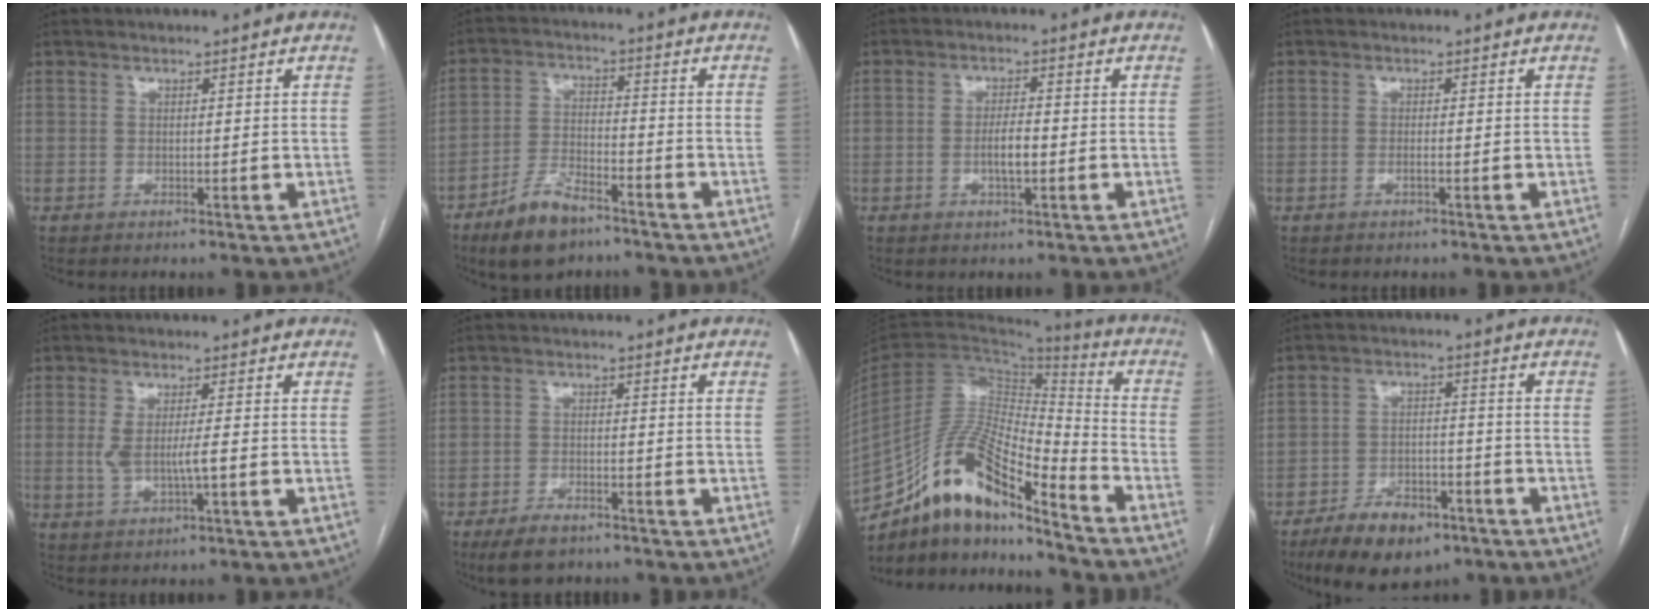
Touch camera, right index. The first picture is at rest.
{"total": 9.0, "force": [-6.3, 3.3, 5.4], "torque": [-0.113, -0.007, -0.117]}
{"total": 3.5, "force": [-0.8, 0.9, 3.3], "torque": [-0.063, 0.001, -0.012]}
{"total": 0.9, "force": [-0.4, 0.1, 0.8], "torque": [-0.018, 0.000, -0.006]}
{"total": 4.8, "force": [-0.4, 1.0, 4.6], "torque": [-0.095, -0.002, -0.004]}
{"total": 5.2, "force": [-3.9, 2.1, 2.6], "torque": [-0.052, -0.004, -0.064]}
{"total": 16.7, "force": [-12.8, 3.7, 10.0], "torque": [-0.179, 0.035, -0.228]}
{"total": 10.2, "force": [-6.9, 4.6, 5.9], "torque": [-0.100, -0.002, -0.112]}